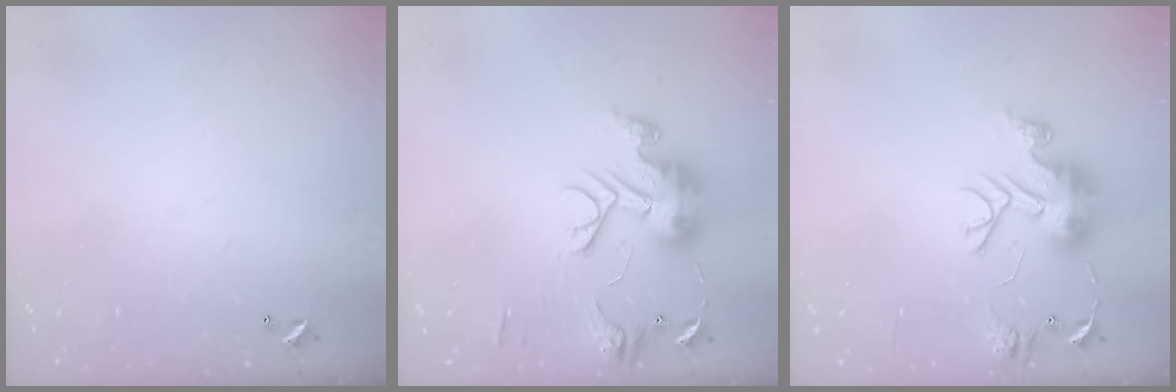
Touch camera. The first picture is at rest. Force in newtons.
{"total": 13.5, "press": 13.5, "slide": 1.0}
{"total": 10.8, "press": 10.8, "slide": 1.2}